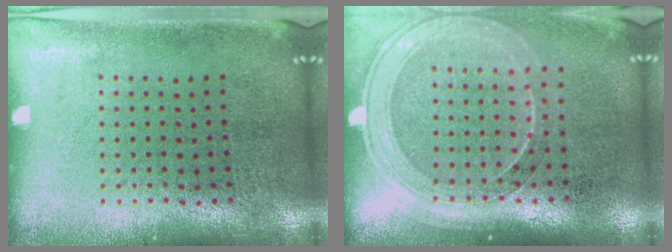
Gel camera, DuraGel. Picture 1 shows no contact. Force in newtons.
{"total": 1.8, "press": 1.6, "slide": 0.8}